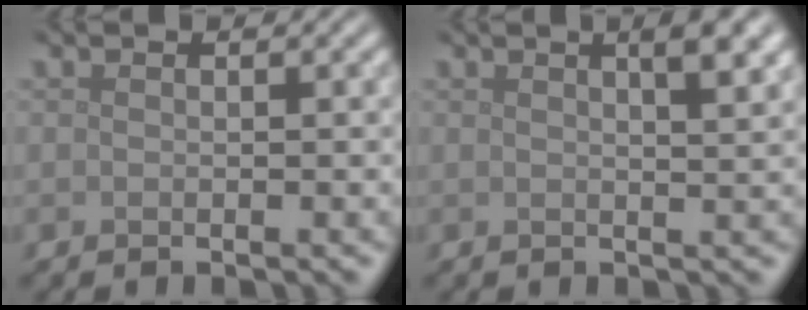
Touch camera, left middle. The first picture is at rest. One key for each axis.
{"total": 3.9, "fx": 1.9, "fy": 1.3, "fz": 3.1, "tx": -0.015, "ty": 0.013, "tz": 0.007}